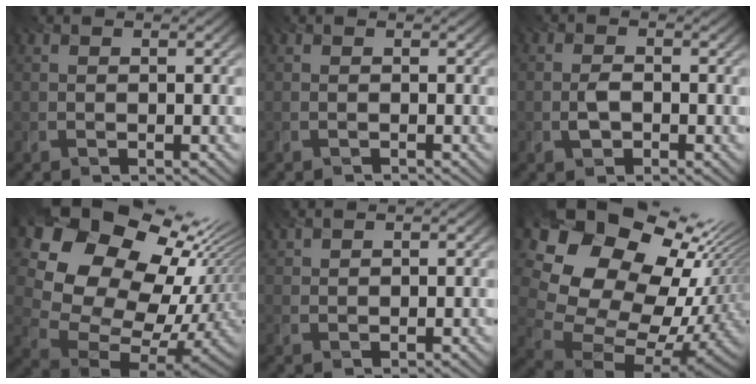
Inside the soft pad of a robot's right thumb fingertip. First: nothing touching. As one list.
[{"total": 0.6, "force": [-0.5, 0.0, -0.3], "torque": [0.005, -0.005, -0.012]}, {"total": 2.0, "force": [-0.6, 1.4, 1.2], "torque": [-0.028, -0.001, -0.013]}, {"total": 19.1, "force": [8.6, 13.3, 10.7], "torque": [-0.237, 0.015, 0.165]}, {"total": 2.0, "force": [1.9, 0.3, 0.5], "torque": [-0.017, 0.007, 0.039]}, {"total": 20.9, "force": [8.8, 15.0, 11.6], "torque": [-0.286, 0.033, 0.181]}]